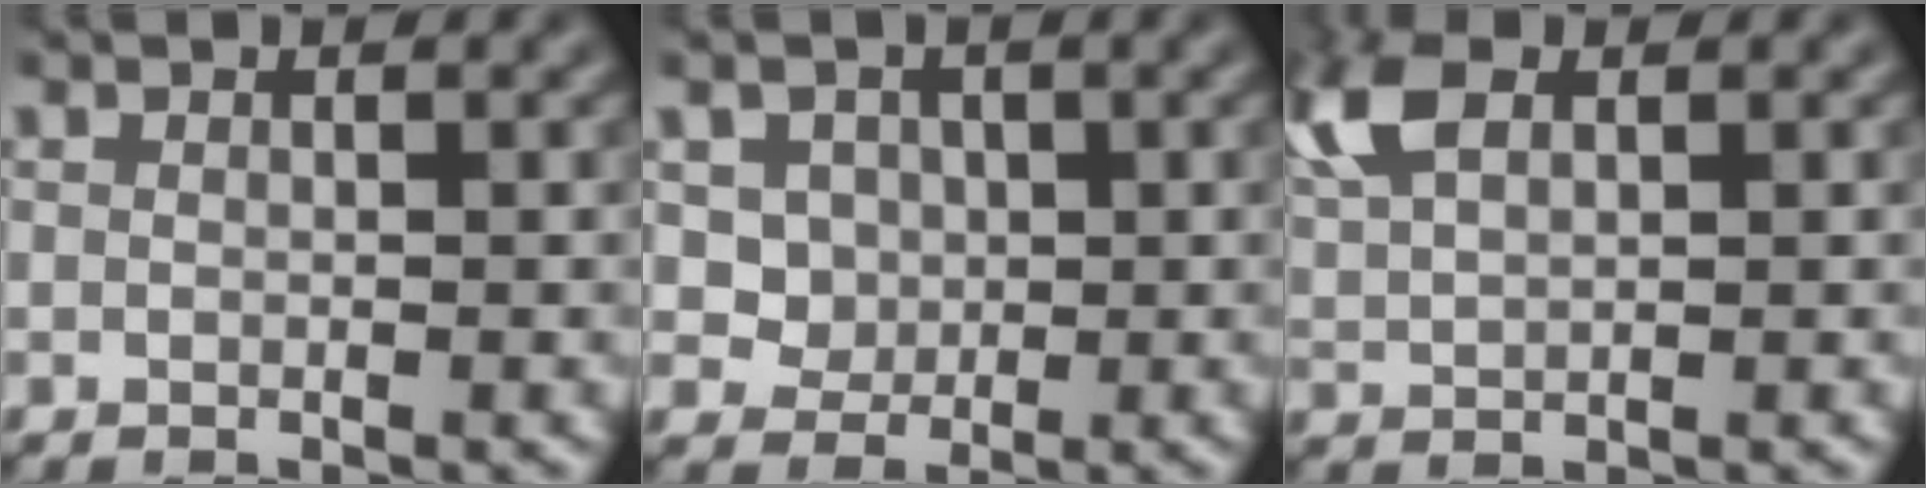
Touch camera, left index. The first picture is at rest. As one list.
[{"total": 3.5, "force": [1.0, 3.0, 1.5], "torque": [-0.042, -0.009, 0.029]}, {"total": 5.4, "force": [2.5, 2.6, 4.0], "torque": [-0.111, 0.013, 0.049]}]